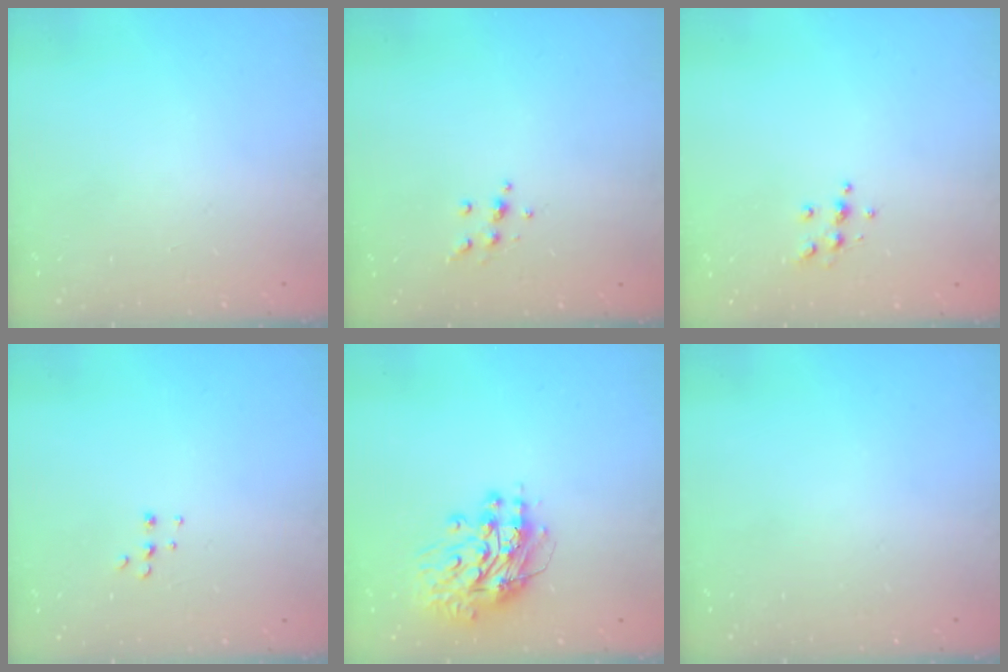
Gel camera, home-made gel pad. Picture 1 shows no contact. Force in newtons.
{"total": 5.4, "press": 5.3, "slide": 0.6}
{"total": 5.1, "press": 5.1, "slide": 0.3}
{"total": 5.1, "press": 5.0, "slide": 0.7}
{"total": 12.5, "press": 12.4, "slide": 1.2}
{"total": 0.0}